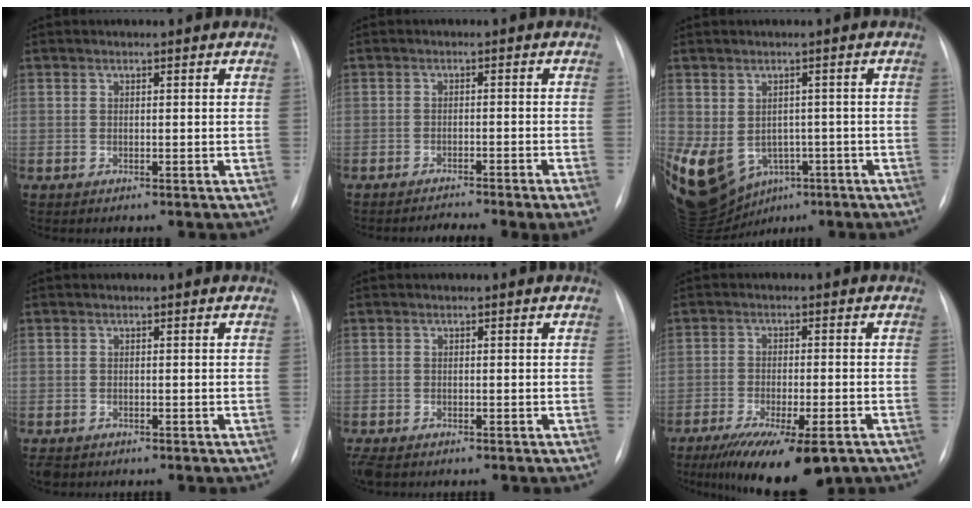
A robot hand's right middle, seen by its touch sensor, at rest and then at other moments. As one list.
[{"total": 4.3, "force": [-3.5, -0.9, 2.4], "torque": [-0.024, 0.001, -0.050]}, {"total": 20.0, "force": [-8.3, 14.8, 10.7], "torque": [-0.282, -0.020, -0.108]}, {"total": 2.3, "force": [-1.8, 1.2, 0.7], "torque": [-0.015, -0.004, -0.026]}, {"total": 3.3, "force": [-2.4, 1.4, 1.7], "torque": [-0.036, -0.010, -0.037]}, {"total": 13.8, "force": [-9.5, 3.3, 9.5], "torque": [-0.137, -0.025, -0.143]}]